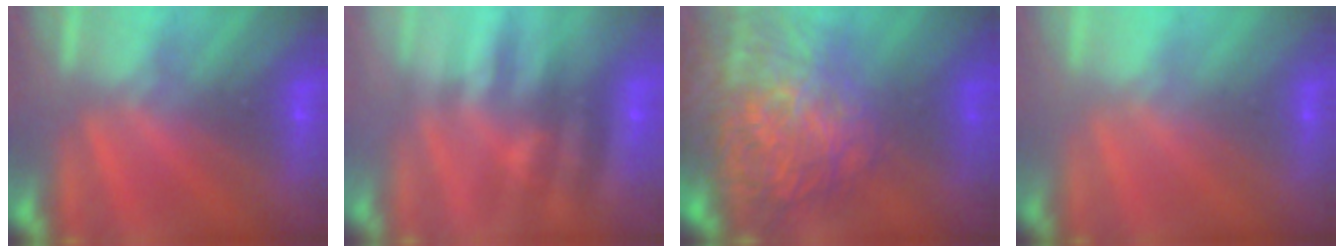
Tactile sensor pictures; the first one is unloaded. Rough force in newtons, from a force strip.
{"total": 2.5}
{"total": 9.8}
{"total": 2.1}